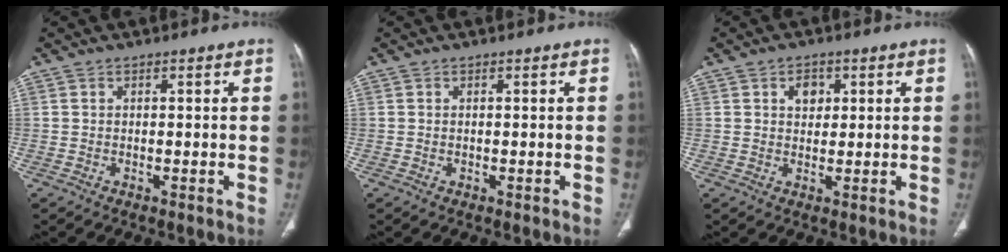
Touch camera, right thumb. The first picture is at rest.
{"total": 0.0}
{"total": 3.5, "force": [1.3, 2.6, 2.0], "torque": [-0.016, -0.004, 0.020]}